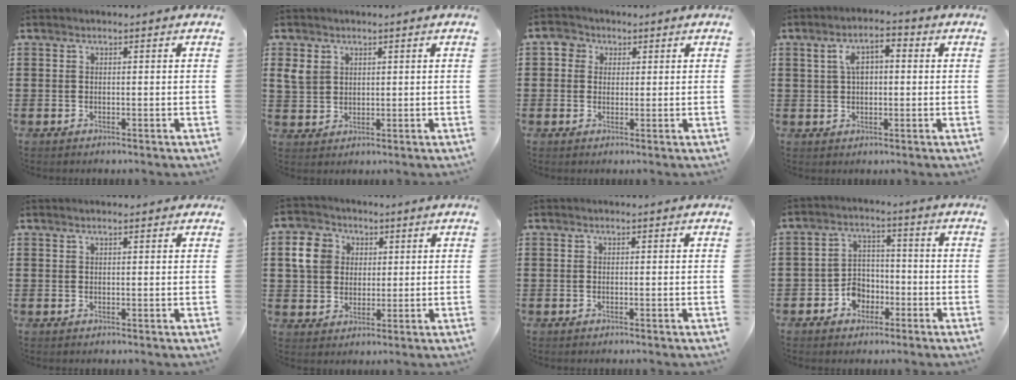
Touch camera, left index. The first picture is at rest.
{"total": 3.7, "force": [1.8, 2.9, 1.4], "torque": [-0.047, 0.008, 0.031]}
{"total": 3.3, "force": [1.4, 3.0, 0.3], "torque": [-0.013, 0.009, 0.021]}
{"total": 4.7, "force": [0.8, 2.4, 4.0], "torque": [-0.083, 0.012, 0.009]}
{"total": 1.0, "force": [0.7, 0.1, 0.6], "torque": [-0.014, 0.000, 0.014]}
{"total": 6.4, "force": [1.6, 5.8, 2.1], "torque": [-0.058, 0.015, 0.029]}
{"total": 0.0}
{"total": 4.9, "force": [-2.6, 3.8, 1.7], "torque": [-0.037, 0.013, -0.049]}